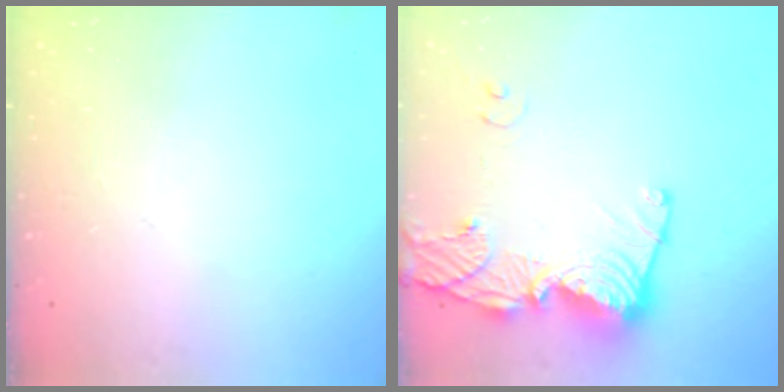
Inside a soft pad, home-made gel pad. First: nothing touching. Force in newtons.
{"total": 14.9, "press": 14.8, "slide": 1.7}